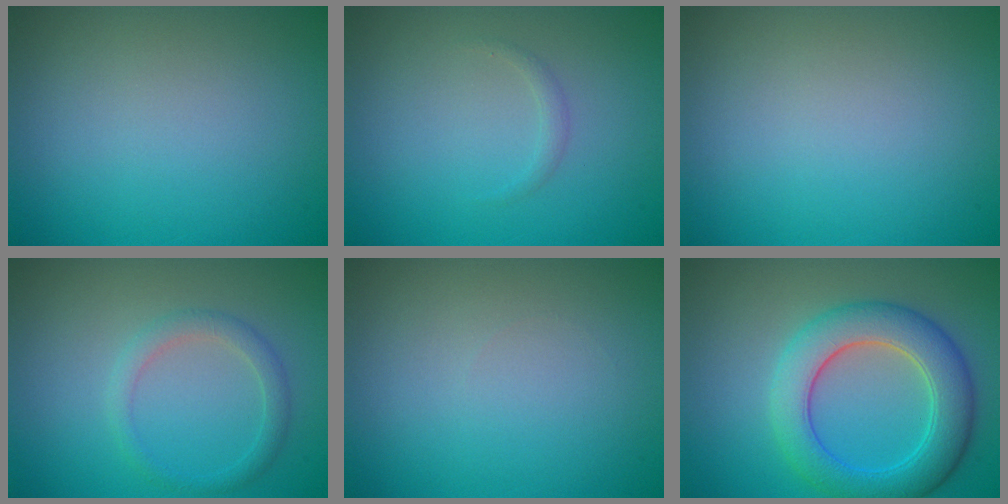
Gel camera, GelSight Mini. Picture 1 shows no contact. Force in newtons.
{"total": 0.6, "press": 0.6, "slide": 0.0}
{"total": 0.0}
{"total": 1.9, "press": 1.9, "slide": 0.1}
{"total": 0.0}
{"total": 6.1, "press": 6.1, "slide": 0.2}